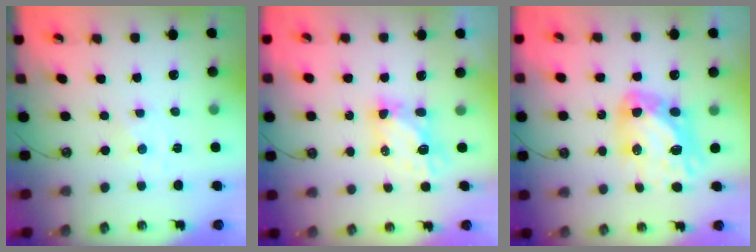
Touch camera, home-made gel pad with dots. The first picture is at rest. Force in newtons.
{"total": 5.5, "press": 5.5, "slide": 0.0}
{"total": 14.7, "press": 14.6, "slide": 2.0}